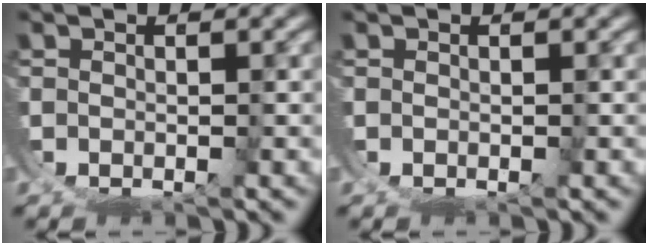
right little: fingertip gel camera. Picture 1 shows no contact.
{"total": 0.0}